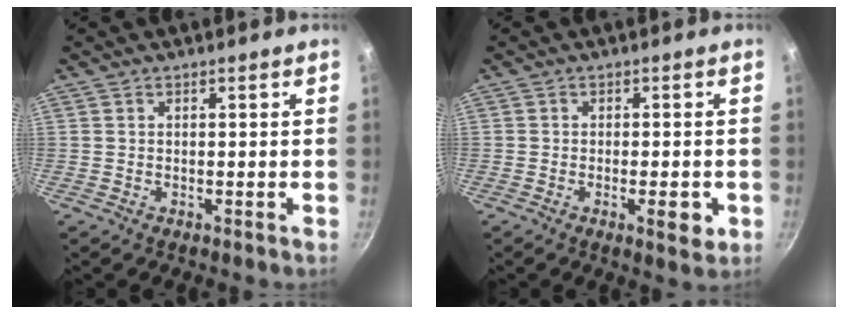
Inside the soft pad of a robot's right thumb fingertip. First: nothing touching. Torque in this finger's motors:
{"motor_torque": [0.01, 0.27, -0.38, -0.04, -0.02]}